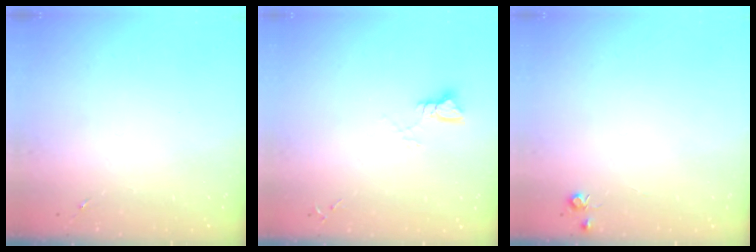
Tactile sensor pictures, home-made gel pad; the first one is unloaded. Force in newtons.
{"total": 3.8, "press": 3.8, "slide": 0.5}
{"total": 5.4, "press": 5.3, "slide": 0.7}